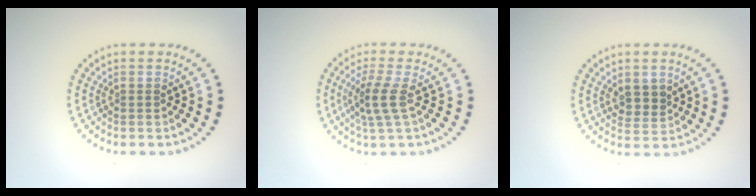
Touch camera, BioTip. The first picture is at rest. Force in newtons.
{"total": 2.8, "press": 2.4, "slide": 1.4}
{"total": 2.2, "press": 2.0, "slide": 0.9}